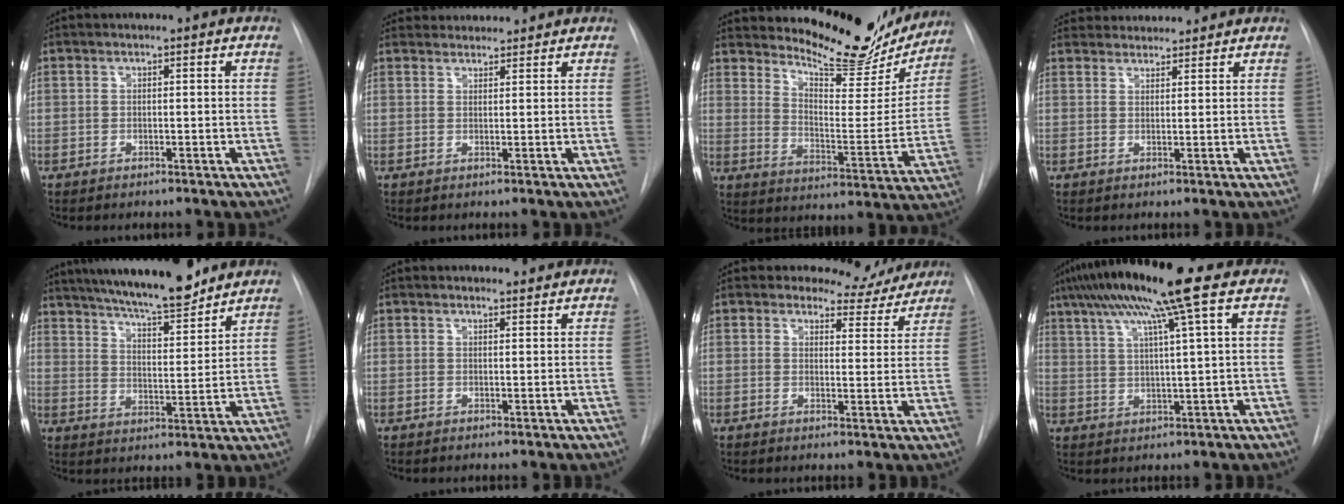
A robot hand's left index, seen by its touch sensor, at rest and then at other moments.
{"total": 5.3, "force": [5.2, 1.0, 0.4], "torque": [-0.006, 0.033, 0.077]}
{"total": 19.2, "force": [17.4, 5.0, 6.3], "torque": [-0.087, -0.047, 0.232]}
{"total": 7.1, "force": [6.9, 1.4, 0.8], "torque": [-0.013, 0.031, 0.103]}
{"total": 16.9, "force": [14.5, 2.2, 8.4], "torque": [-0.142, 0.004, 0.225]}
{"total": 1.9, "force": [1.9, 0.4, 0.0], "torque": [-0.007, -0.001, 0.022]}
{"total": 6.8, "force": [6.3, 2.5, -0.4], "torque": [0.020, -0.021, 0.064]}
{"total": 14.1, "force": [8.8, -1.3, 10.9], "torque": [-0.185, 0.028, 0.140]}